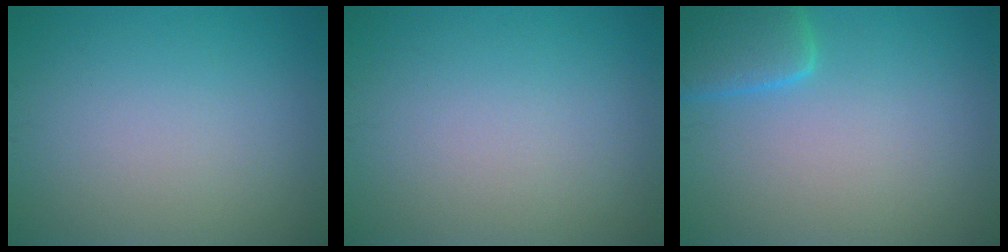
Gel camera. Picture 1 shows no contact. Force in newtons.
{"total": 0.0}
{"total": 3.9, "press": 3.9, "slide": 0.4}